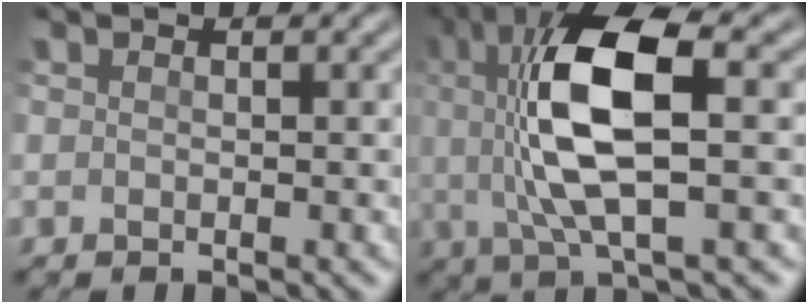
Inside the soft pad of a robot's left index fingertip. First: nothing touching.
{"total": 10.0, "force": [1.3, 3.2, 9.4], "torque": [-0.190, 0.010, 0.022]}